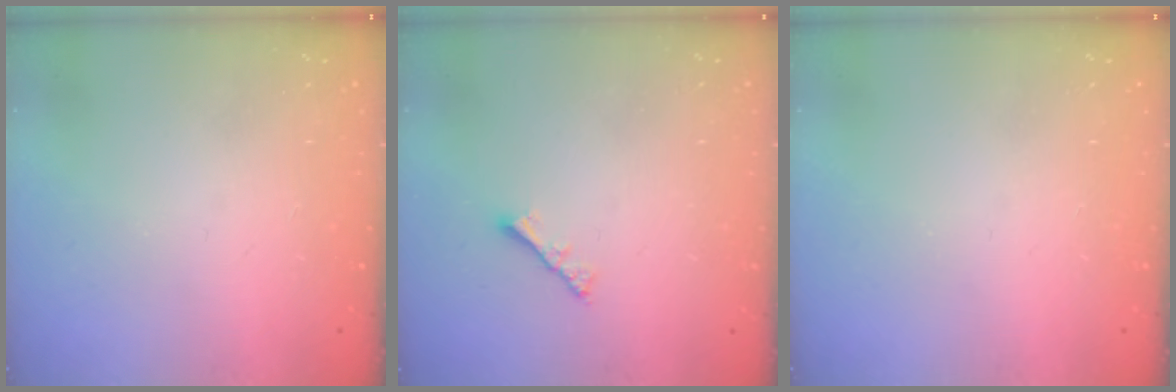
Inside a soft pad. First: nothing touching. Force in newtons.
{"total": 2.5, "press": 2.4, "slide": 0.5}
{"total": 0.0}